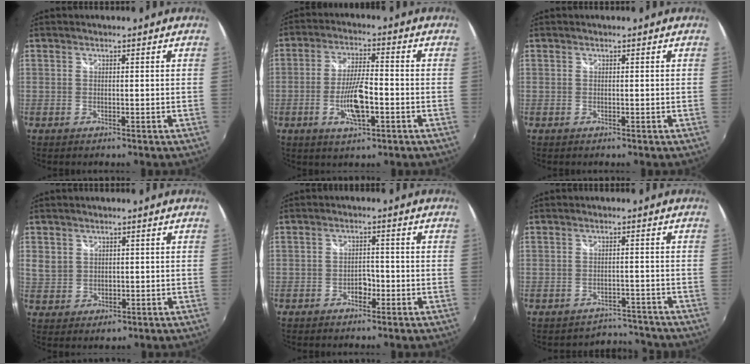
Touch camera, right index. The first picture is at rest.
{"total": 8.9, "force": [-2.9, 2.7, 7.9], "torque": [-0.155, -0.003, -0.051]}
{"total": 0.0}
{"total": 5.1, "force": [1.5, 4.4, 2.2], "torque": [-0.033, 0.000, 0.034]}
{"total": 2.7, "force": [-1.3, 1.9, 1.5], "torque": [-0.026, 0.004, -0.022]}
{"total": 5.1, "force": [-4.8, 1.6, -0.7], "torque": [0.010, 0.009, -0.065]}